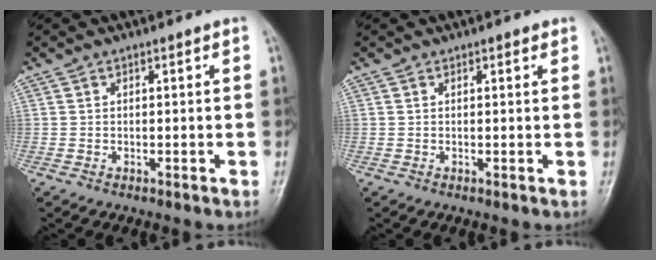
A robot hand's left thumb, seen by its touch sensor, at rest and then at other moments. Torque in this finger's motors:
{"motor_torque": [-0.24, -0.16, -0.01, 0.00, -0.02]}